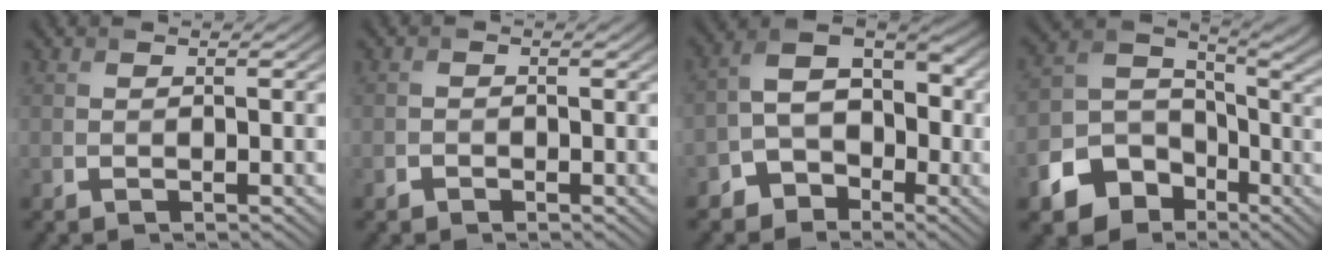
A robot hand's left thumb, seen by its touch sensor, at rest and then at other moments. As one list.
[{"total": 1.0, "force": [-0.7, 0.7, 0.1], "torque": [0.001, -0.002, -0.017]}, {"total": 8.1, "force": [-4.0, 5.9, 3.8], "torque": [-0.058, -0.004, -0.082]}, {"total": 11.3, "force": [-4.9, 8.6, 5.6], "torque": [-0.135, -0.038, -0.100]}]